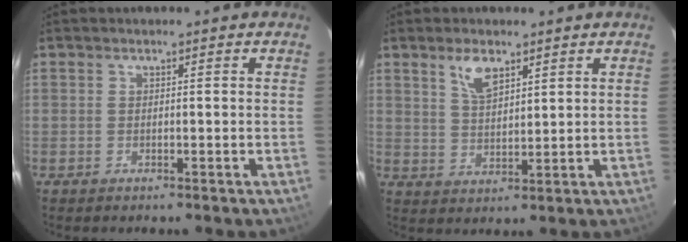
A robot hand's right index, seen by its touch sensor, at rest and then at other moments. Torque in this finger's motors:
{"motor_torque": [0.19, 0.02, 0.27, 0.05]}